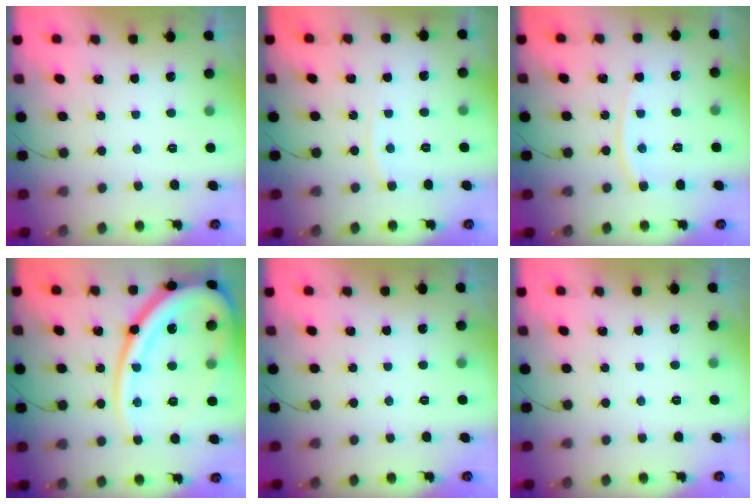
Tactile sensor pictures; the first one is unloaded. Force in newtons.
{"total": 4.1, "press": 4.1, "slide": 0.6}
{"total": 8.4, "press": 8.3, "slide": 1.0}
{"total": 25.0, "press": 24.9, "slide": 2.8}
{"total": 0.0}
{"total": 0.0}